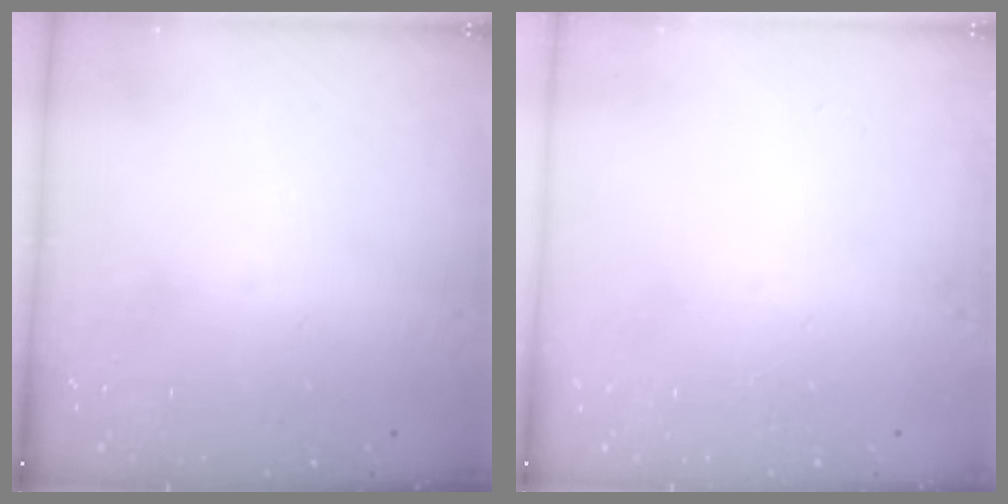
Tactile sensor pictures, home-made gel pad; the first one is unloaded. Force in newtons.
{"total": 0.0}